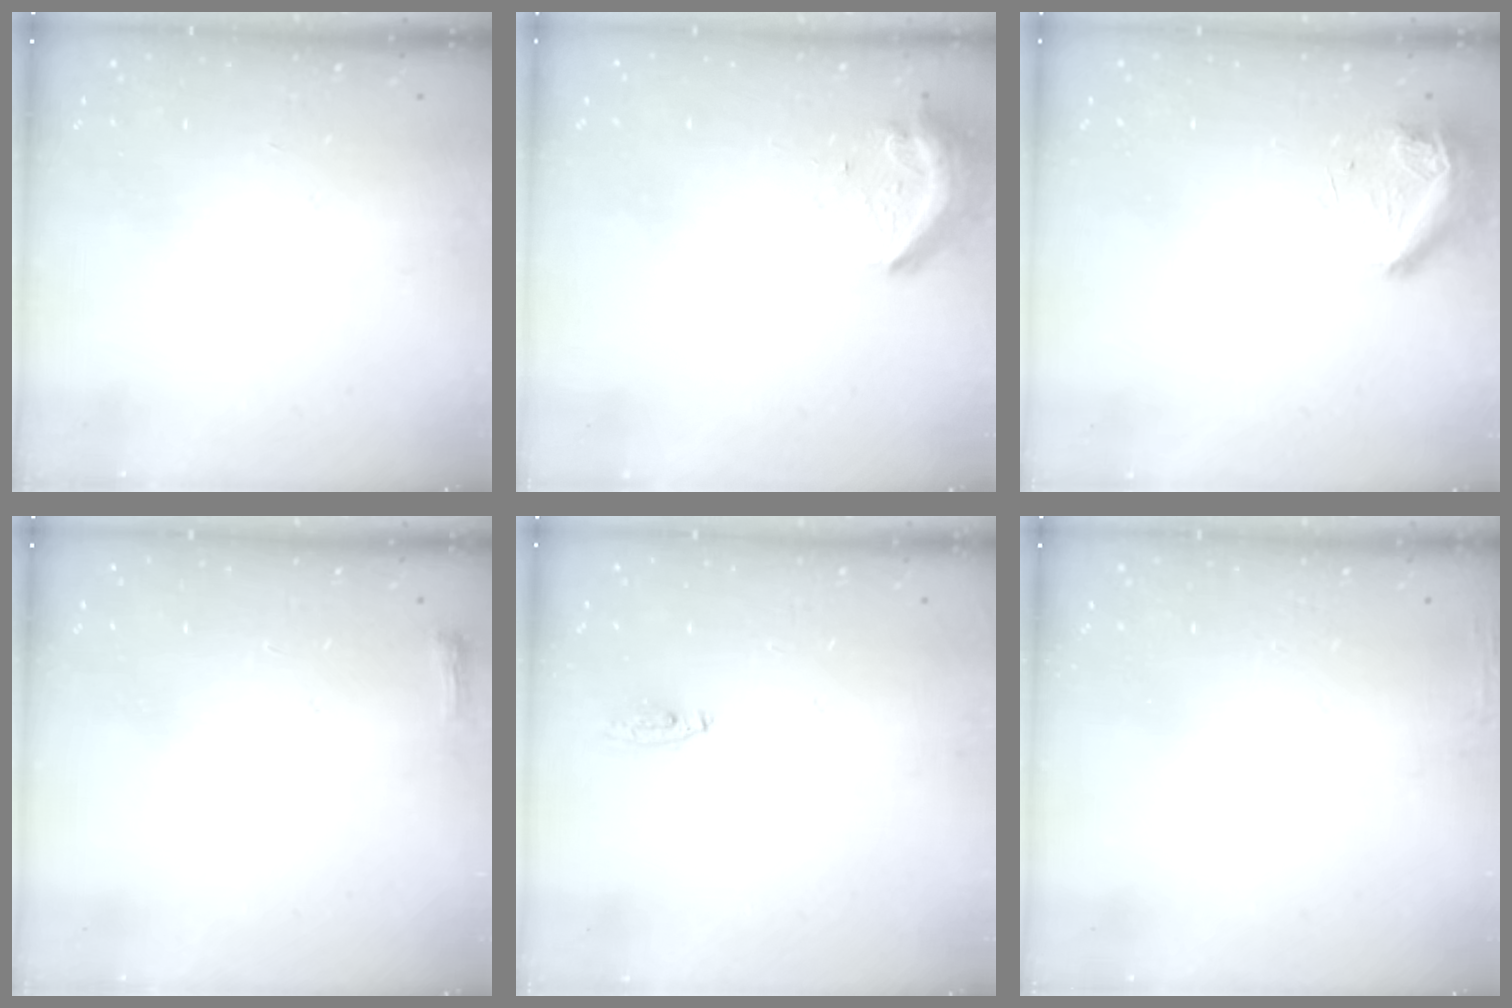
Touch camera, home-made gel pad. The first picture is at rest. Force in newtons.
{"total": 9.5, "press": 9.5, "slide": 0.6}
{"total": 8.4, "press": 8.2, "slide": 1.9}
{"total": 2.6, "press": 2.5, "slide": 0.6}
{"total": 3.1, "press": 2.8, "slide": 1.3}
{"total": 3.1, "press": 3.0, "slide": 0.8}